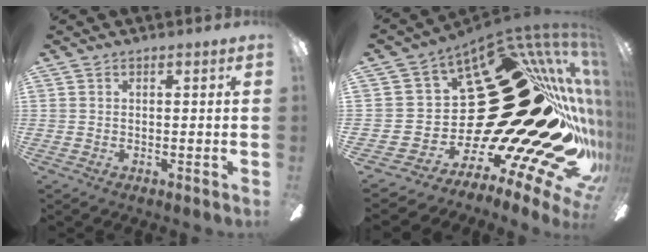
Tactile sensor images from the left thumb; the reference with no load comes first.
{"total": 44.6, "force": [4.5, 20.5, 39.4], "torque": [-0.484, -0.159, 0.191]}